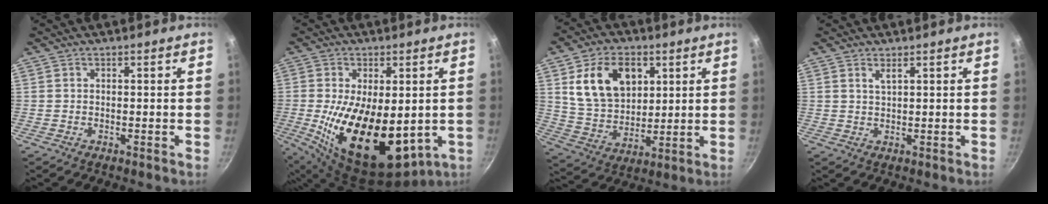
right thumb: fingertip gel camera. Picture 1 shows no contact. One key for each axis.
{"total": 20.2, "fx": -1.7, "fy": 10.8, "fz": 17.0, "tx": -0.284, "ty": -0.025, "tz": -0.006}
{"total": 15.6, "fx": 5.4, "fy": 10.7, "fz": 9.9, "tx": -0.143, "ty": -0.016, "tz": 0.103}
{"total": 1.5, "fx": 0.9, "fy": 0.4, "fz": 1.1, "tx": -0.022, "ty": -0.003, "tz": 0.019}